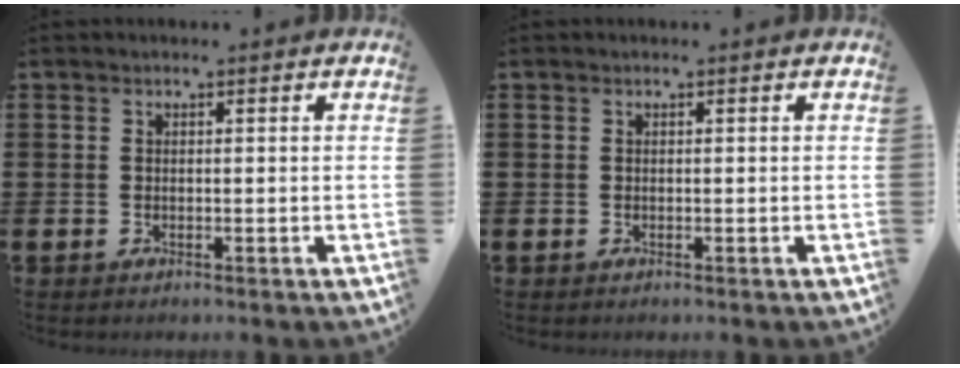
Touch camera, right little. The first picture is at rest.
{"total": 0.0}